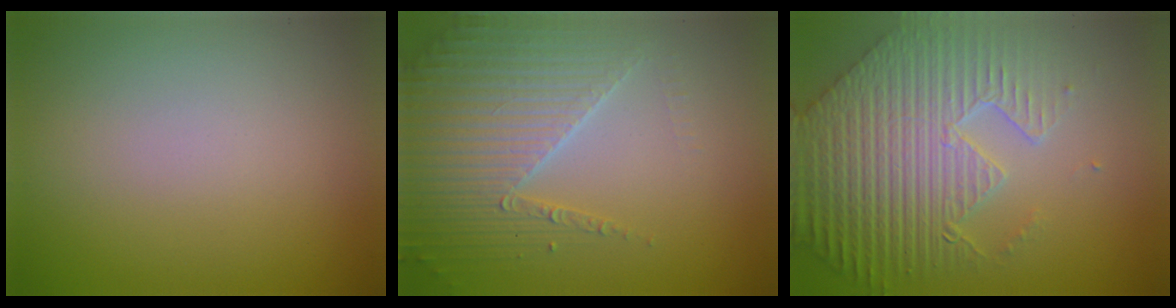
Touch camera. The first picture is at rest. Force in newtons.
{"total": 4.3, "press": 4.3, "slide": 0.6}
{"total": 9.2, "press": 6.5, "slide": 6.5}